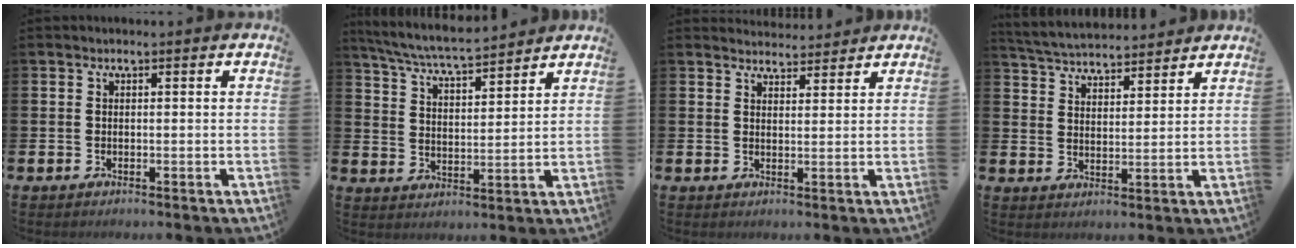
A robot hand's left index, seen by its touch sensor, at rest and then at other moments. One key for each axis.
{"total": 6.5, "fx": 6.3, "fy": 0.3, "fz": 1.8, "tx": -0.061, "ty": -0.037, "tz": 0.111}
{"total": 3.2, "fx": 3.1, "fy": 0.7, "fz": -0.3, "tx": 0.009, "ty": -0.018, "tz": 0.056}
{"total": 4.9, "fx": 4.9, "fy": 0.7, "fz": 0.2, "tx": -0.026, "ty": -0.028, "tz": 0.086}